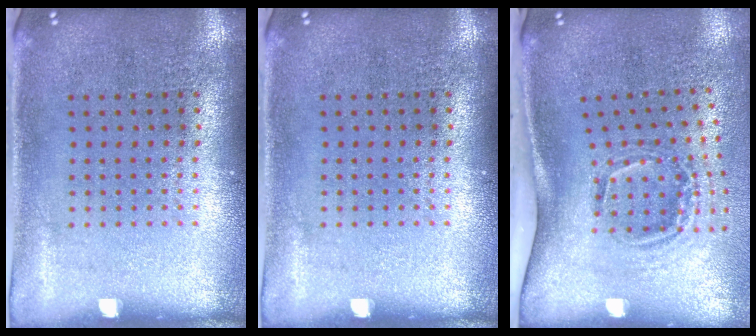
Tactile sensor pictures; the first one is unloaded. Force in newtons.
{"total": 0.0}
{"total": 2.1, "press": 1.3, "slide": 1.6}